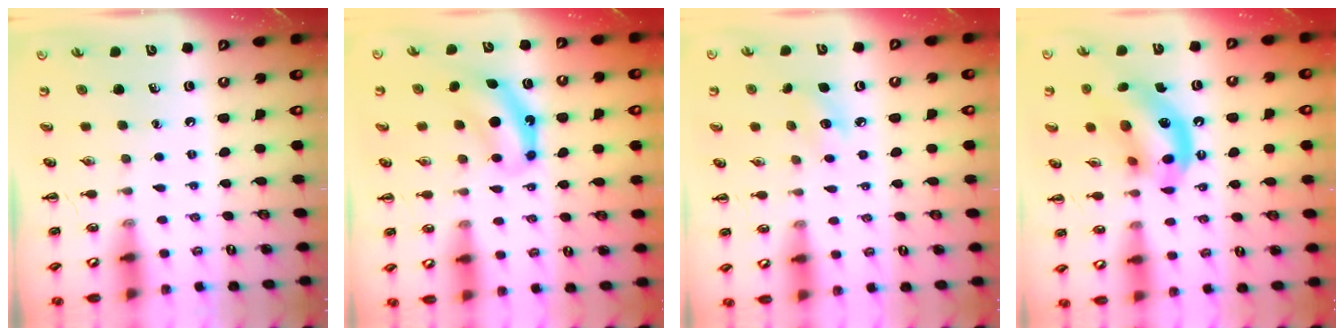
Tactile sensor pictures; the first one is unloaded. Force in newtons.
{"total": 7.3, "press": 7.3, "slide": 0.3}
{"total": 5.8, "press": 5.6, "slide": 1.5}
{"total": 15.1, "press": 14.9, "slide": 2.4}